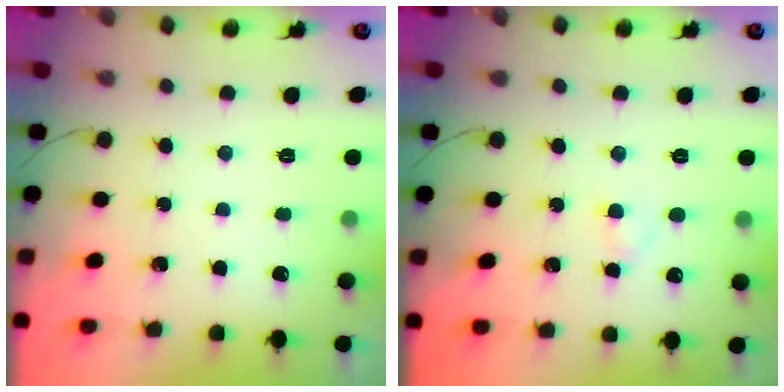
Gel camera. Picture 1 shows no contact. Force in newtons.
{"total": 1.8, "press": 1.6, "slide": 0.8}